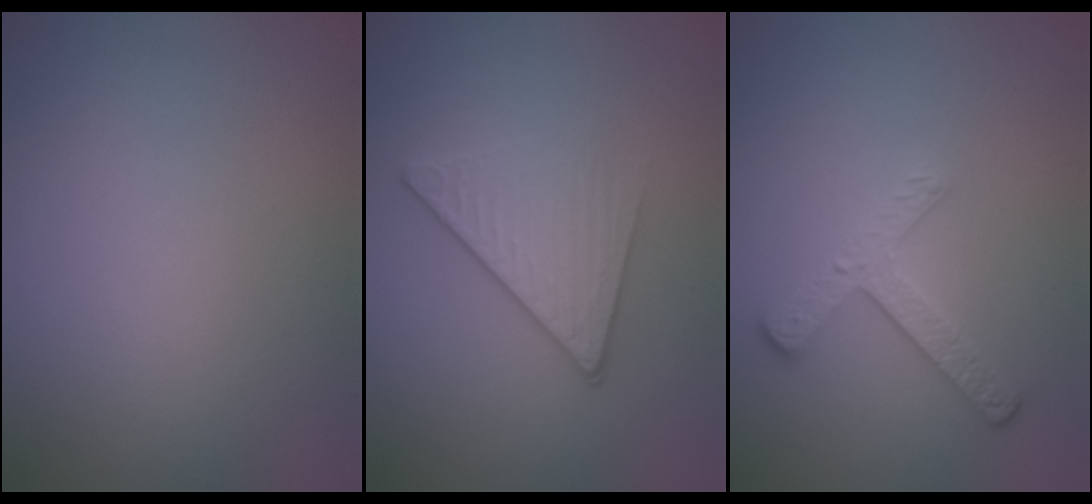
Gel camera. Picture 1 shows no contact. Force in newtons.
{"total": 4.1, "press": 2.8, "slide": 3.1}
{"total": 2.7, "press": 2.3, "slide": 1.5}